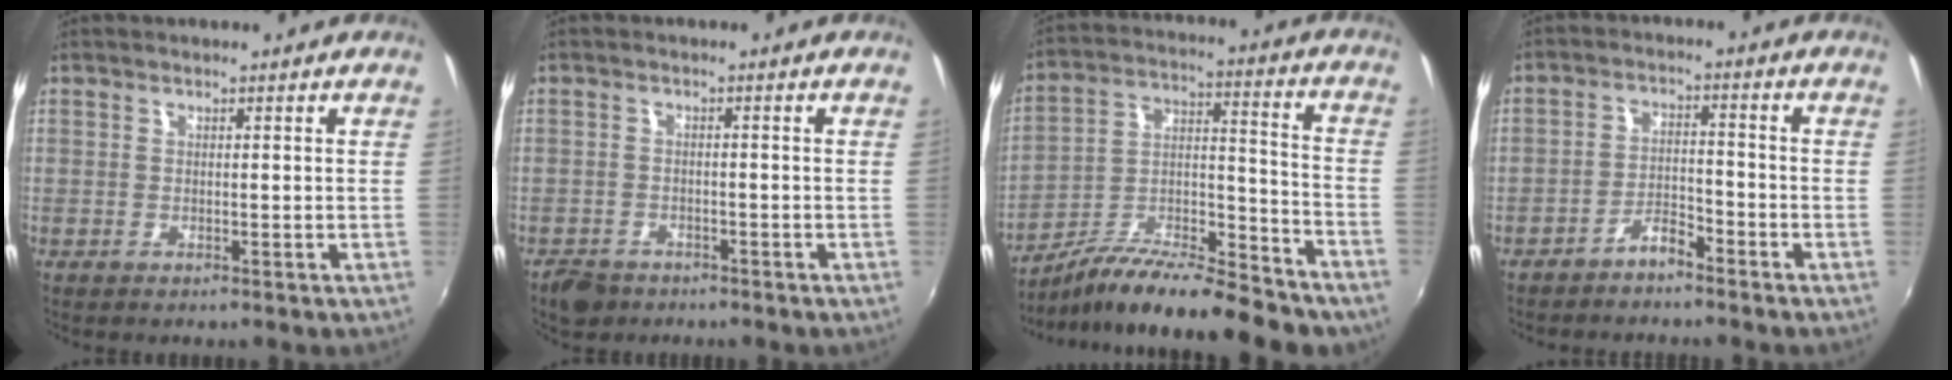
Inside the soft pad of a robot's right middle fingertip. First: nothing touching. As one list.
[{"total": 4.4, "force": [-3.3, 2.7, 1.3], "torque": [-0.042, -0.004, -0.054]}, {"total": 20.3, "force": [-15.3, 5.4, 12.3], "torque": [-0.211, -0.001, -0.240]}, {"total": 3.6, "force": [-3.2, 1.0, 1.3], "torque": [-0.034, 0.012, -0.054]}]